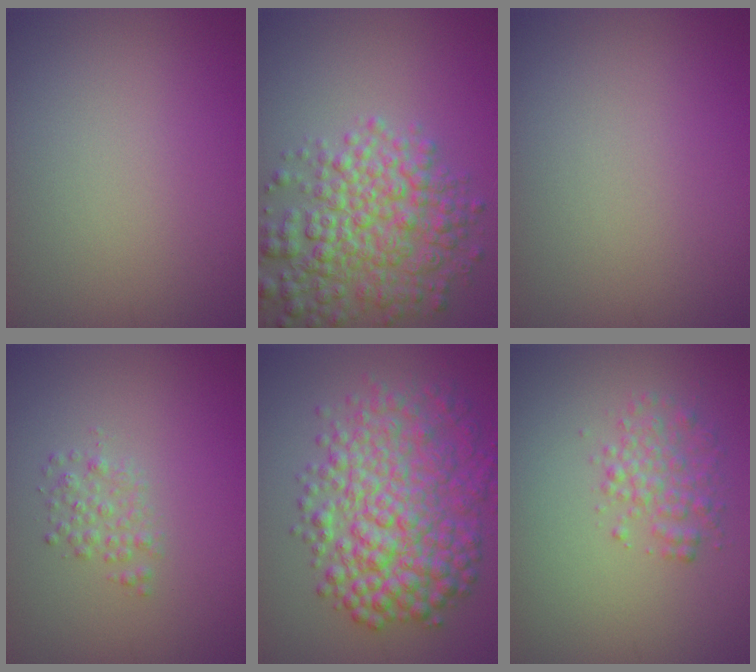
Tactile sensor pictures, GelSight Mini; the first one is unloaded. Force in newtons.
{"total": 6.6, "press": 6.6, "slide": 0.2}
{"total": 0.0}
{"total": 1.5, "press": 1.5, "slide": 0.0}
{"total": 8.5, "press": 8.5, "slide": 0.1}
{"total": 2.4, "press": 2.4, "slide": 0.1}